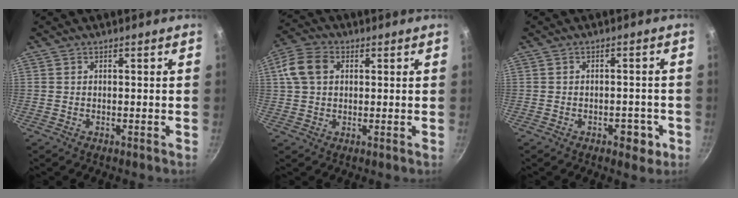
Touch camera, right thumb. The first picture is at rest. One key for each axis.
{"total": 7.7, "fx": 1.9, "fy": 5.5, "fz": 5.0, "tx": -0.101, "ty": 0.016, "tz": 0.032}
{"total": 3.9, "fx": -1.8, "fy": 2.2, "fz": 2.6, "tx": -0.016, "ty": 0.012, "tz": -0.023}